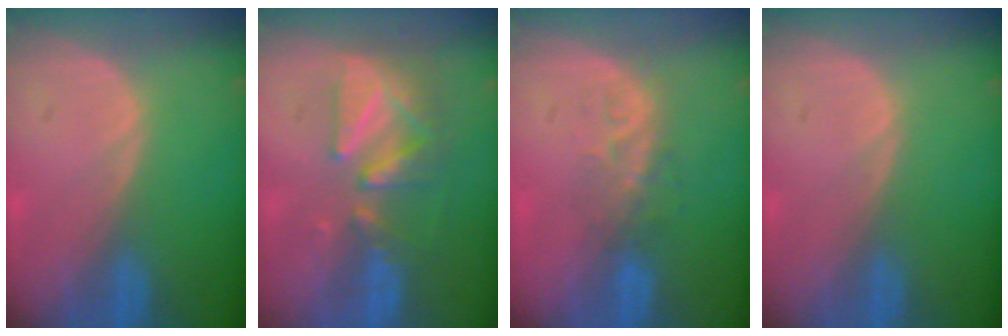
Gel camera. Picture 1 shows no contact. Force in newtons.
{"total": 8.6, "press": 7.7, "slide": 4.0}
{"total": 3.7, "press": 3.6, "slide": 1.2}
{"total": 0.0}